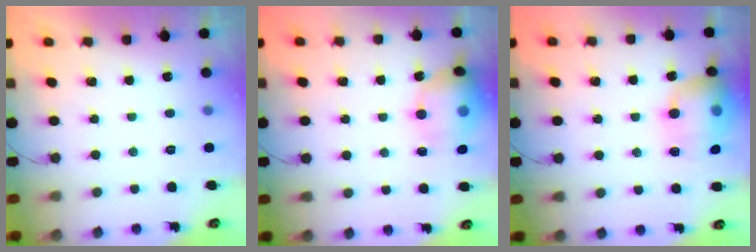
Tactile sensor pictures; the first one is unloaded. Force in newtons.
{"total": 14.4, "press": 14.1, "slide": 2.6}
{"total": 16.2, "press": 16.0, "slide": 2.4}